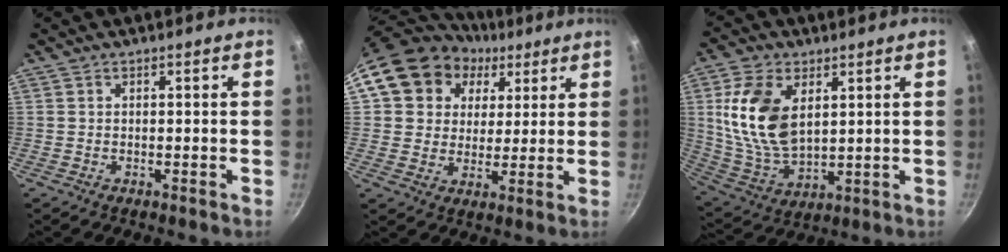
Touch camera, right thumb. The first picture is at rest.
{"total": 16.4, "force": [6.7, 13.5, 6.4], "torque": [-0.097, 0.012, 0.109]}
{"total": 15.8, "force": [4.1, 9.6, 11.9], "torque": [-0.215, -0.021, 0.091]}